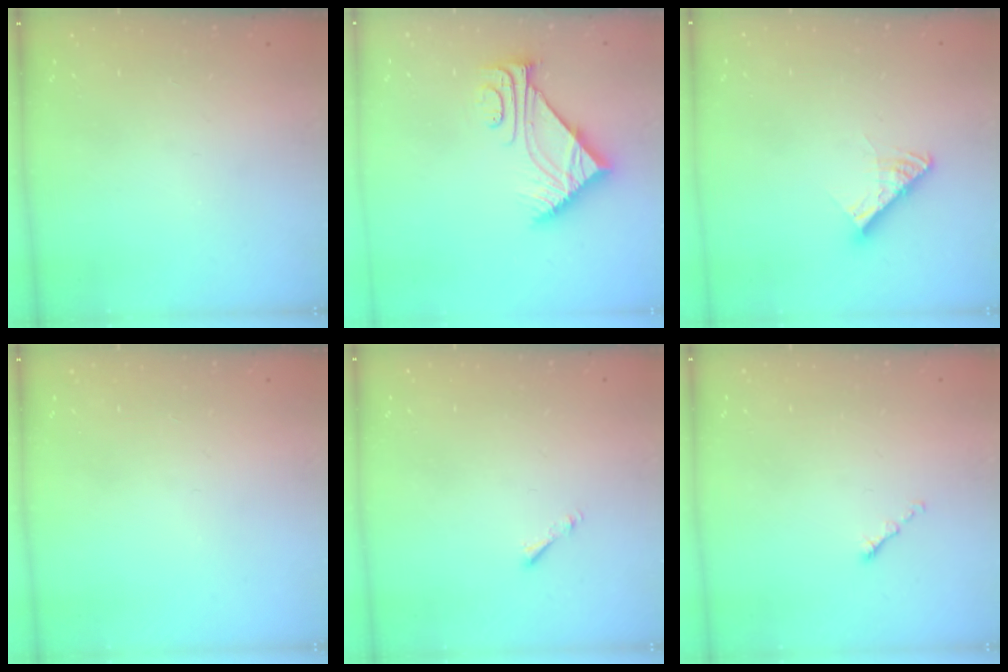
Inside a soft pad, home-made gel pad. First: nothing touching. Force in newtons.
{"total": 8.9, "press": 8.9, "slide": 0.2}
{"total": 9.5, "press": 9.4, "slide": 1.0}
{"total": 0.0}
{"total": 0.8, "press": 0.7, "slide": 0.3}
{"total": 0.6, "press": 0.5, "slide": 0.2}